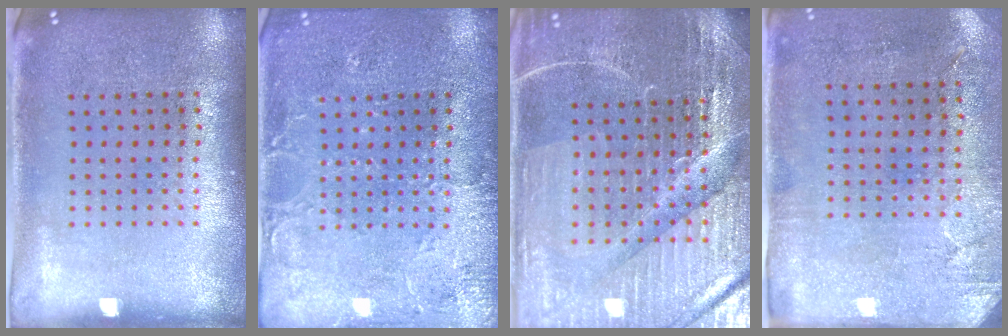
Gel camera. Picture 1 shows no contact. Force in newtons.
{"total": 3.4, "press": 3.3, "slide": 0.4}
{"total": 4.5, "press": 4.4, "slide": 1.3}
{"total": 2.8, "press": 2.3, "slide": 1.7}